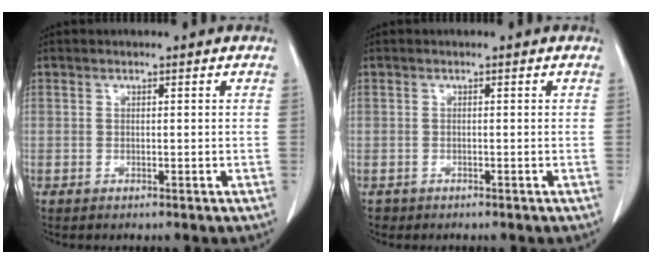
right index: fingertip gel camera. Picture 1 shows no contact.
{"total": 0.9, "force": [-0.6, 0.7, -0.1], "torque": [-0.010, 0.002, -0.010]}